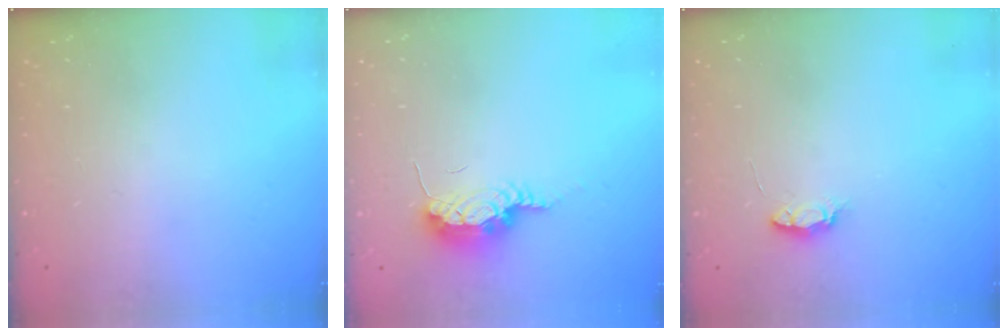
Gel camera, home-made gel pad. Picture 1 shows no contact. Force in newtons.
{"total": 7.8, "press": 7.6, "slide": 1.9}
{"total": 4.0, "press": 3.9, "slide": 0.5}